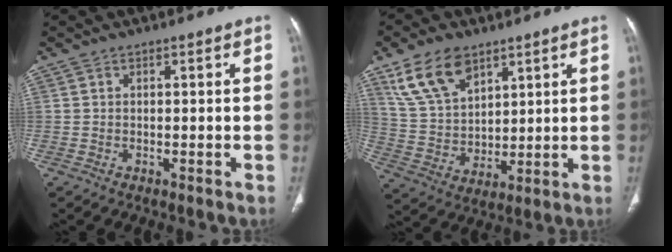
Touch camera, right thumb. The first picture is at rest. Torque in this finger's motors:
{"motor_torque": [-1.30, 1.67, 0.18, 0.07, 0.08]}